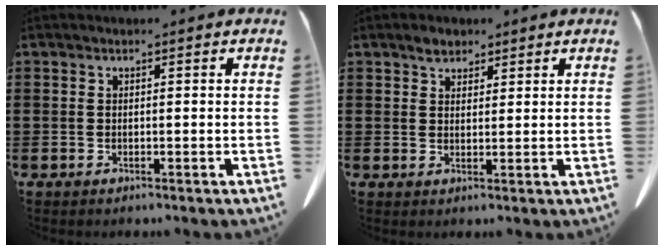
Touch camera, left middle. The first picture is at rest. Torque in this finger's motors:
{"motor_torque": [0.02, 0.01, 0.02, 0.01]}